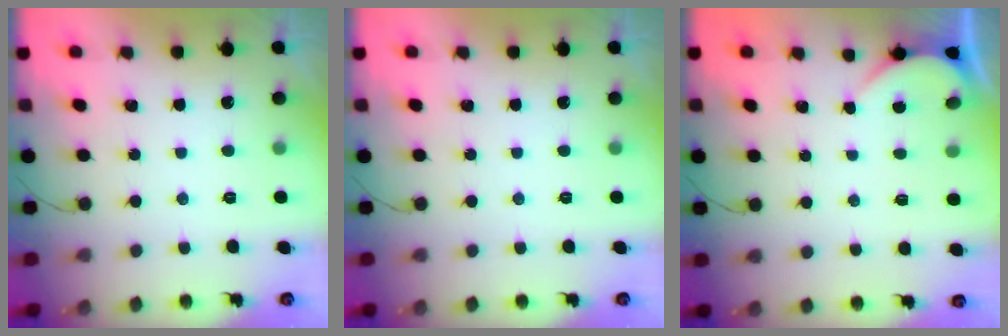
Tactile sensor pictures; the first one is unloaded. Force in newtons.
{"total": 0.0}
{"total": 2.7, "press": 2.7, "slide": 0.3}